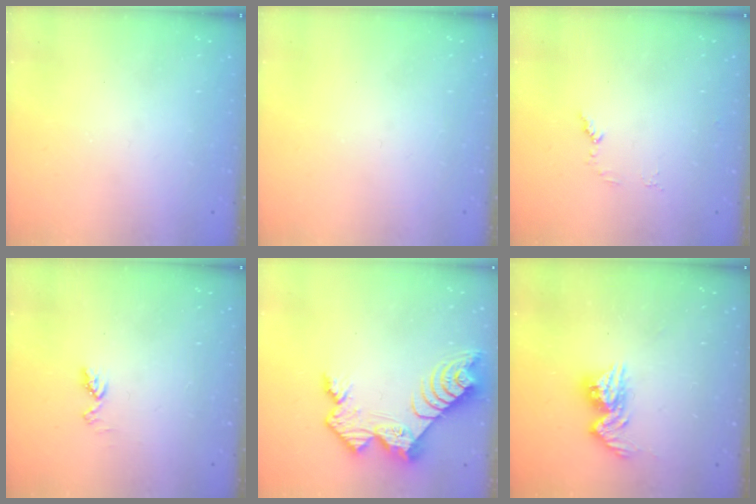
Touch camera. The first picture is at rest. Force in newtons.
{"total": 0.0}
{"total": 4.6, "press": 4.5, "slide": 0.5}
{"total": 4.7, "press": 4.6, "slide": 0.6}
{"total": 11.5, "press": 11.5, "slide": 0.8}
{"total": 11.0, "press": 11.0, "slide": 1.0}